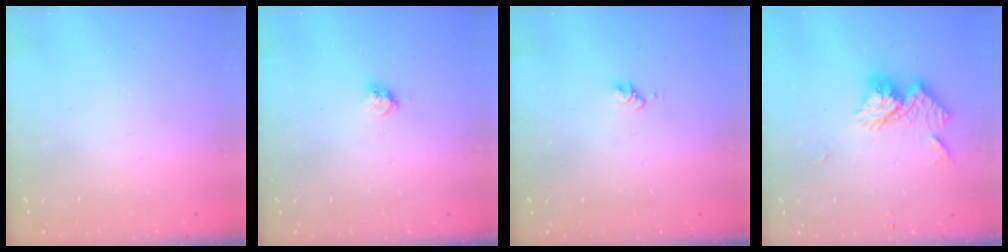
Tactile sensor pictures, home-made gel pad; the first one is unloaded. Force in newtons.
{"total": 3.0, "press": 3.0, "slide": 0.3}
{"total": 2.6, "press": 2.6, "slide": 0.4}
{"total": 12.6, "press": 12.6, "slide": 1.1}